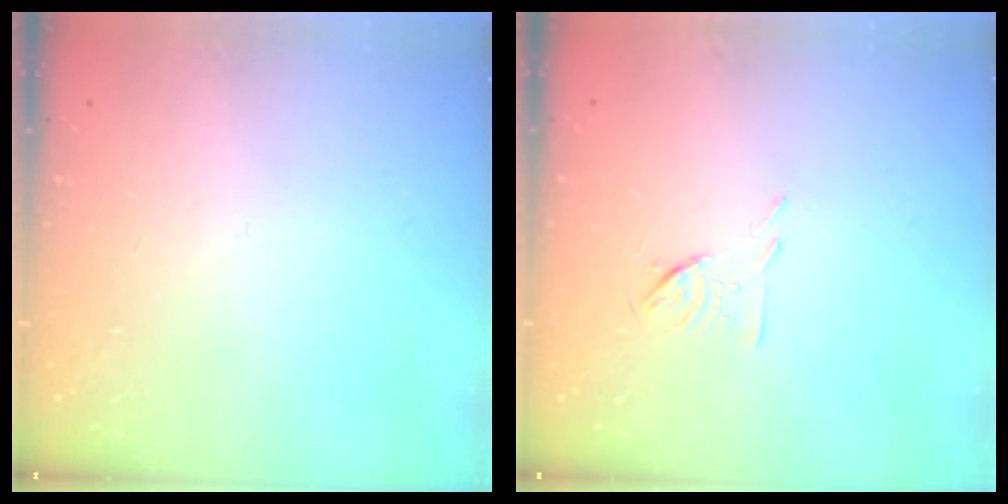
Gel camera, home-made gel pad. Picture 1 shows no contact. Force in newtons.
{"total": 5.8, "press": 5.7, "slide": 1.2}